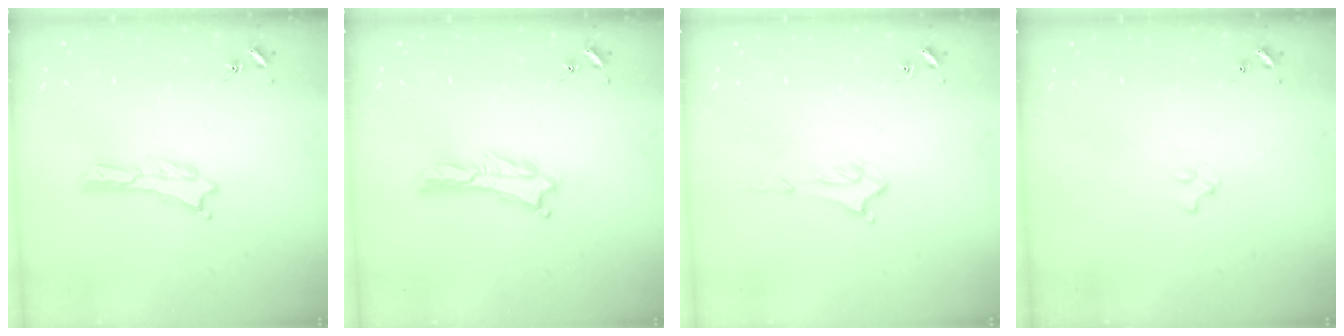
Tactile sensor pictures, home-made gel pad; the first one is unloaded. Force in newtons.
{"total": 0.7, "press": 0.6, "slide": 0.2}
{"total": 1.7, "press": 1.6, "slide": 0.4}
{"total": 1.3, "press": 1.3, "slide": 0.3}